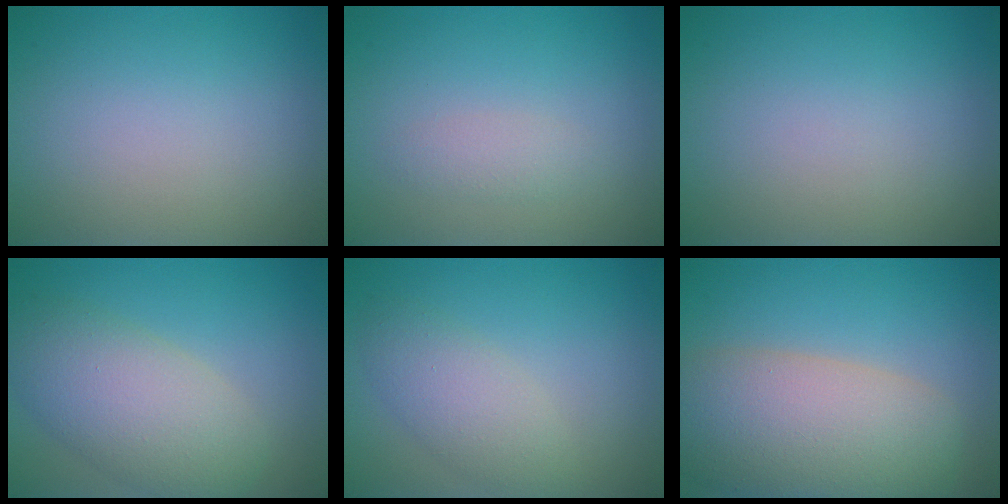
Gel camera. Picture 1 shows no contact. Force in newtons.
{"total": 1.3, "press": 1.3, "slide": 0.1}
{"total": 0.0}
{"total": 6.7, "press": 6.7, "slide": 0.4}
{"total": 3.4, "press": 3.4, "slide": 0.2}
{"total": 9.7, "press": 9.7, "slide": 0.6}